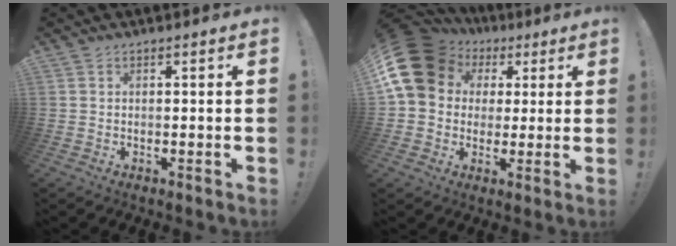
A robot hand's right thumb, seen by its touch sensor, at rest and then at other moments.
{"total": 16.5, "force": [5.3, 13.2, 8.3], "torque": [-0.147, -0.023, 0.107]}